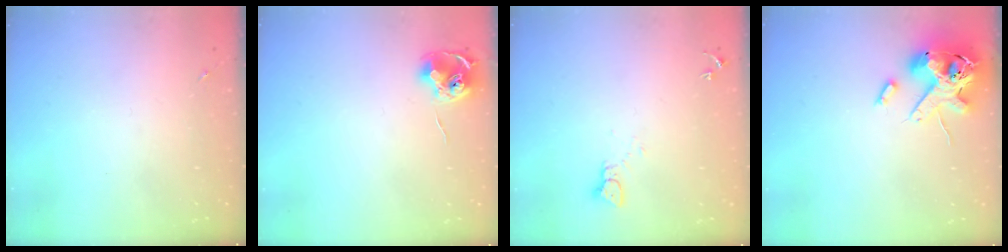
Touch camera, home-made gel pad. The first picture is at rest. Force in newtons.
{"total": 8.4, "press": 8.4, "slide": 0.4}
{"total": 2.4, "press": 2.4, "slide": 0.2}
{"total": 16.4, "press": 16.2, "slide": 2.7}